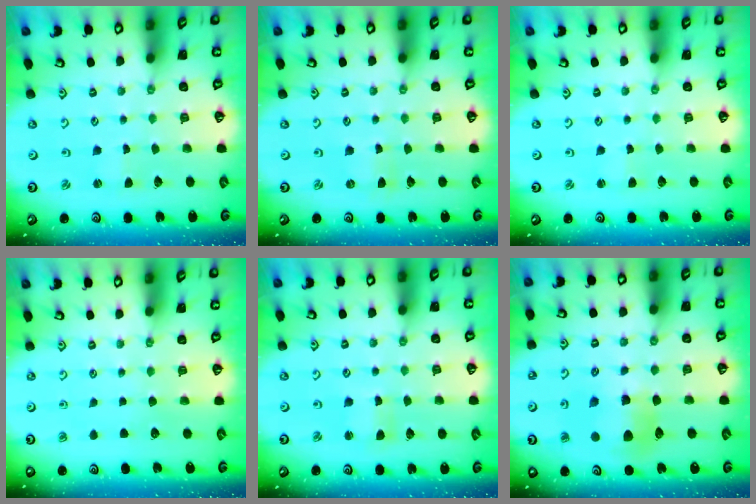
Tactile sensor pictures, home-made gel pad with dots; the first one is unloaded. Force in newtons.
{"total": 0.6, "press": 0.6, "slide": 0.1}
{"total": 1.4, "press": 1.4, "slide": 0.3}
{"total": 0.0}
{"total": 2.0, "press": 2.0, "slide": 0.3}
{"total": 9.8, "press": 9.8, "slide": 1.0}